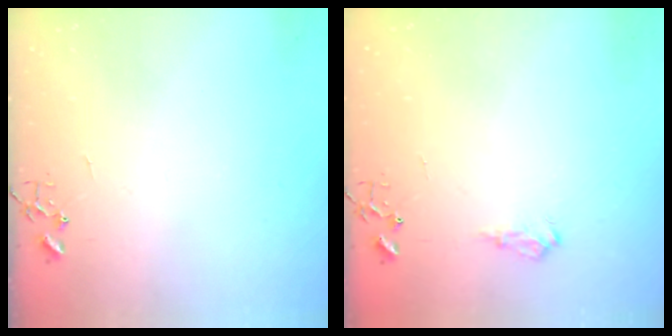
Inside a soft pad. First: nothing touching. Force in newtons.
{"total": 7.4, "press": 7.4, "slide": 0.9}